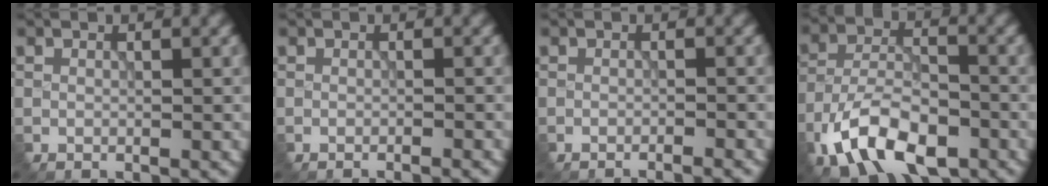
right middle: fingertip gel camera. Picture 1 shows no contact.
{"total": 1.6, "force": [-1.4, 0.2, 0.8], "torque": [-0.003, 0.012, -0.024]}
{"total": 2.5, "force": [-2.4, 0.2, 0.9], "torque": [-0.007, 0.011, -0.036]}
{"total": 8.7, "force": [-4.8, 4.5, 5.6], "torque": [-0.114, 0.005, -0.093]}